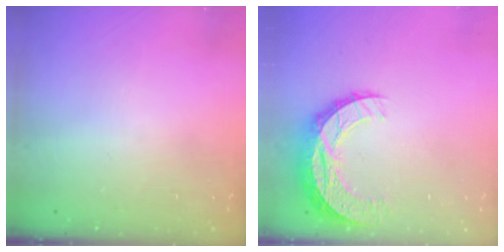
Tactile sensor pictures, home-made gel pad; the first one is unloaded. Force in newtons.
{"total": 10.9, "press": 10.9, "slide": 0.7}